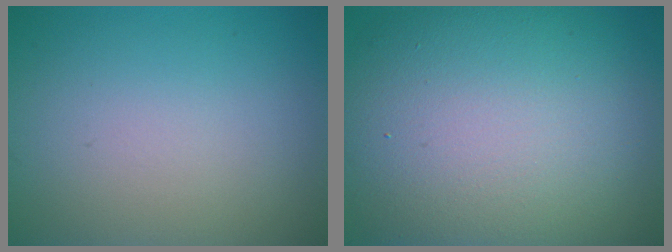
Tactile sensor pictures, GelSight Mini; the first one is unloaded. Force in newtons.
{"total": 15.8, "press": 15.8, "slide": 0.9}